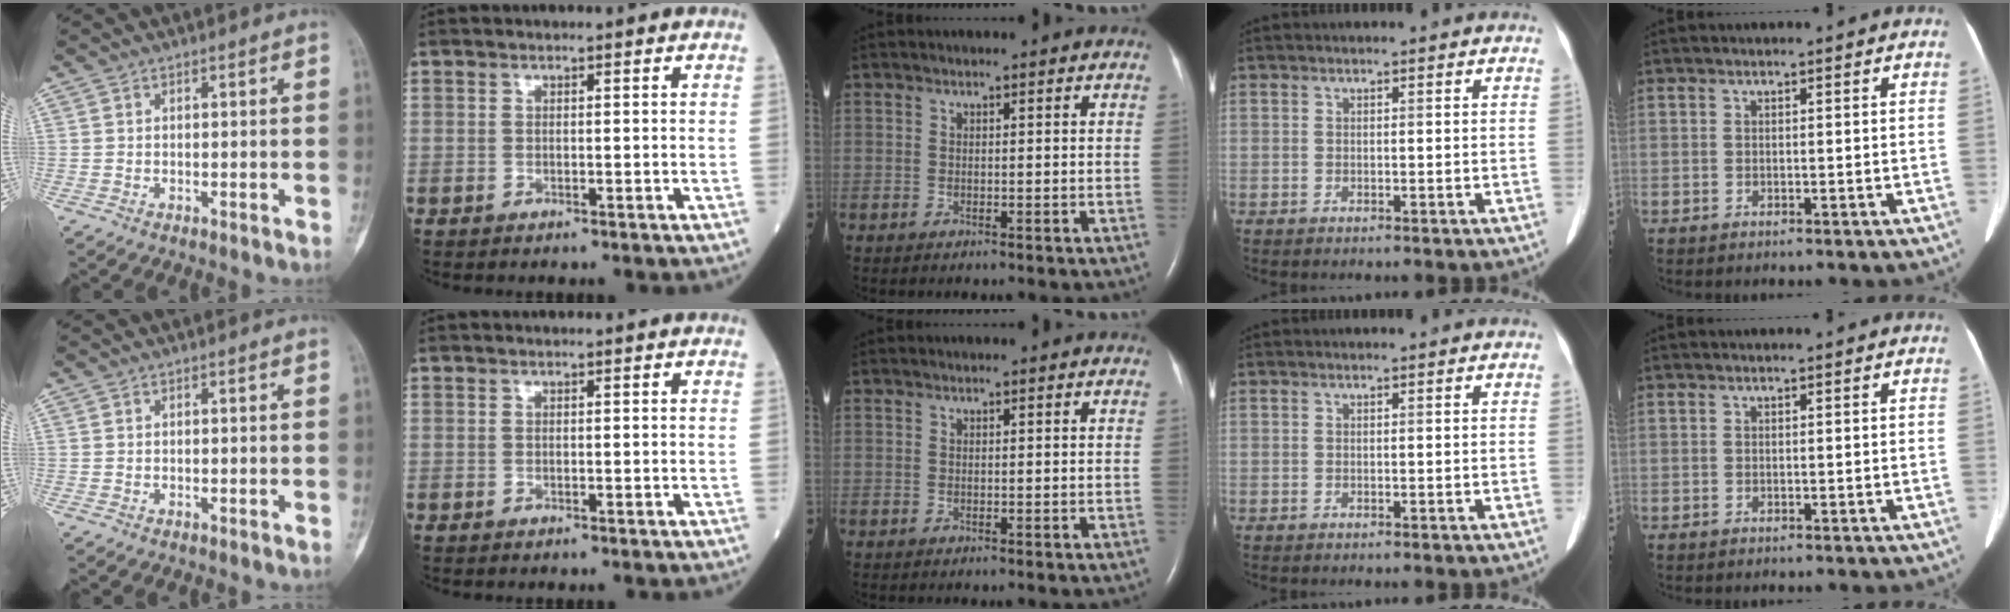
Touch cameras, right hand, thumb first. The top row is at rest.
{}